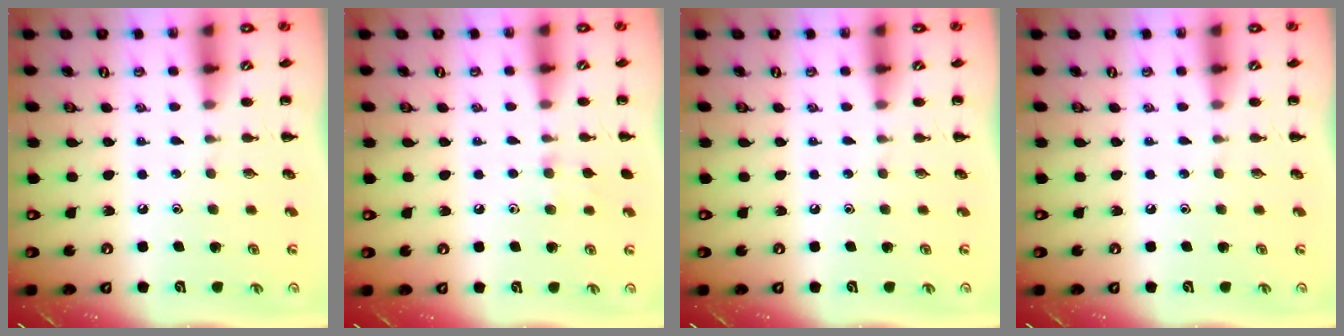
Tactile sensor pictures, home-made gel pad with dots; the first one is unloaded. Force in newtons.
{"total": 6.1, "press": 5.8, "slide": 1.9}
{"total": 0.0}
{"total": 0.0}